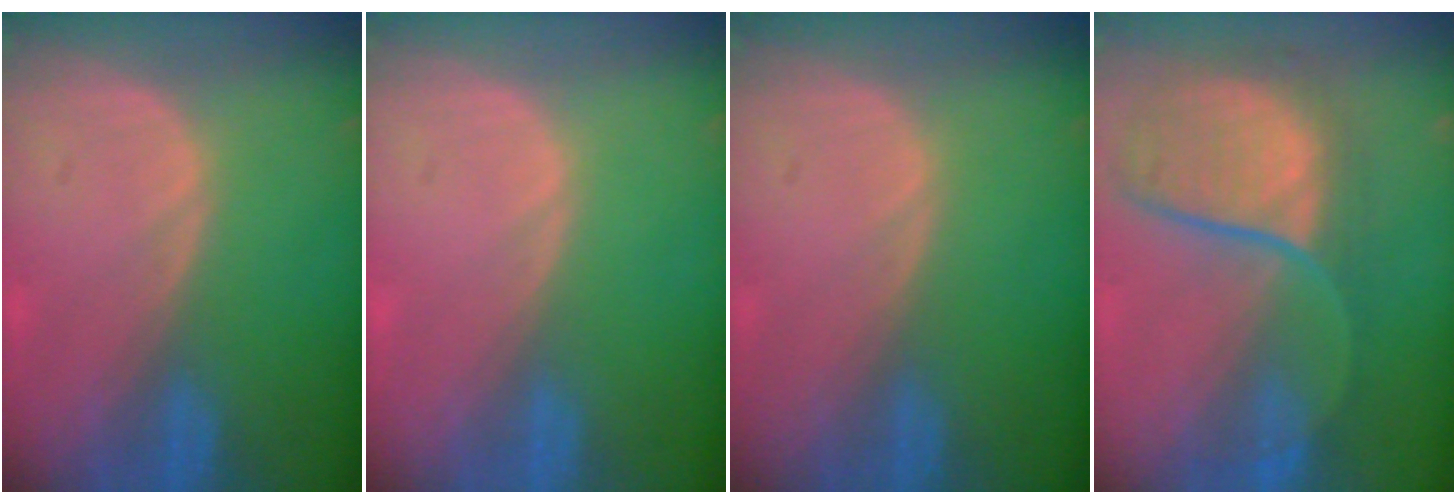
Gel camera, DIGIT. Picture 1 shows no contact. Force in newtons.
{"total": 0.0}
{"total": 0.0}
{"total": 10.2, "press": 9.5, "slide": 3.9}